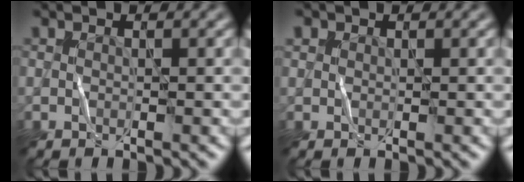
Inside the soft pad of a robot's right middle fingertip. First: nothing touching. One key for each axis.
{"total": 1.1, "fx": 0.6, "fy": 0.9, "fz": 0.4, "tx": 0.004, "ty": 0.004, "tz": -0.005}